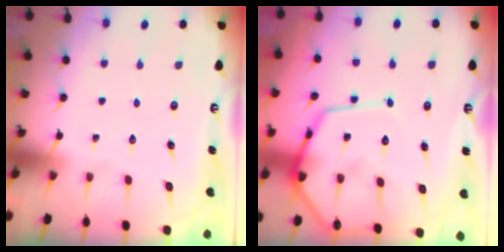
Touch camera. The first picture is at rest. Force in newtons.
{"total": 15.5, "press": 15.4, "slide": 1.3}